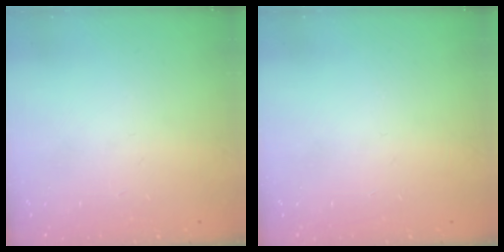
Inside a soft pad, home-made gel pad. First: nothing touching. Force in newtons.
{"total": 0.0}